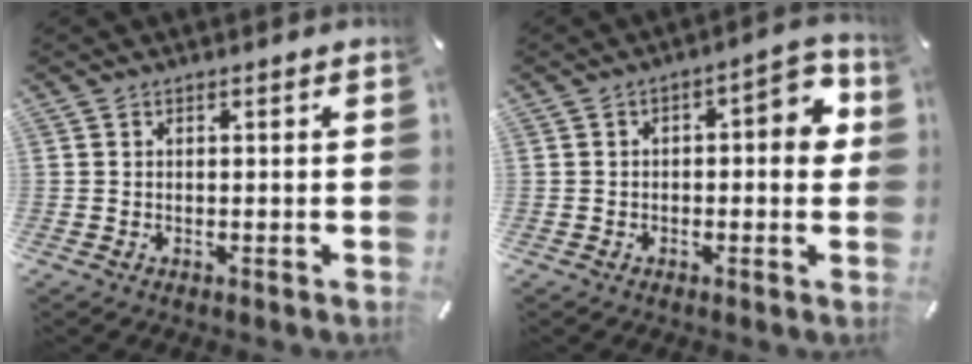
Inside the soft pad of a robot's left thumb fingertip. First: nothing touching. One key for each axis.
{"total": 6.4, "fx": 0.1, "fy": 3.1, "fz": 5.6, "tx": -0.072, "ty": 0.006, "tz": -0.006}